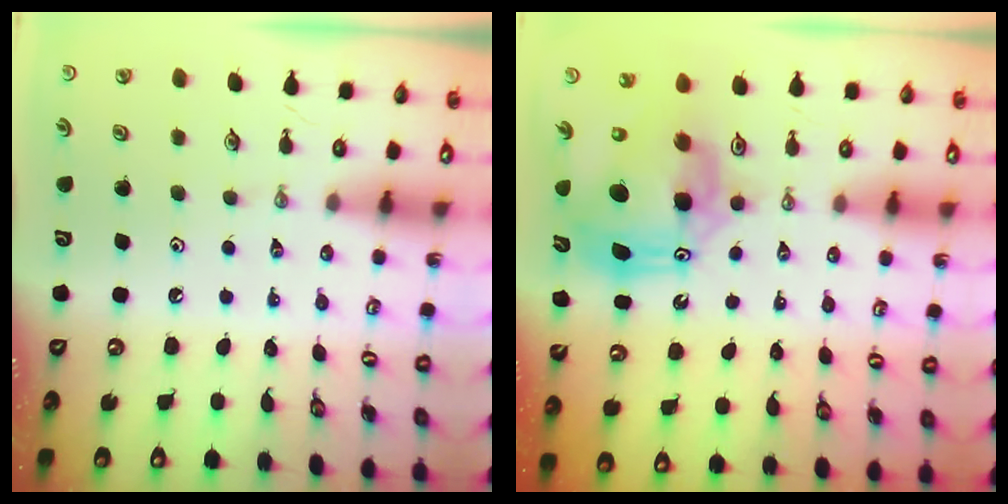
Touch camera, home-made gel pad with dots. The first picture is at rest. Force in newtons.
{"total": 13.8, "press": 13.8, "slide": 1.6}